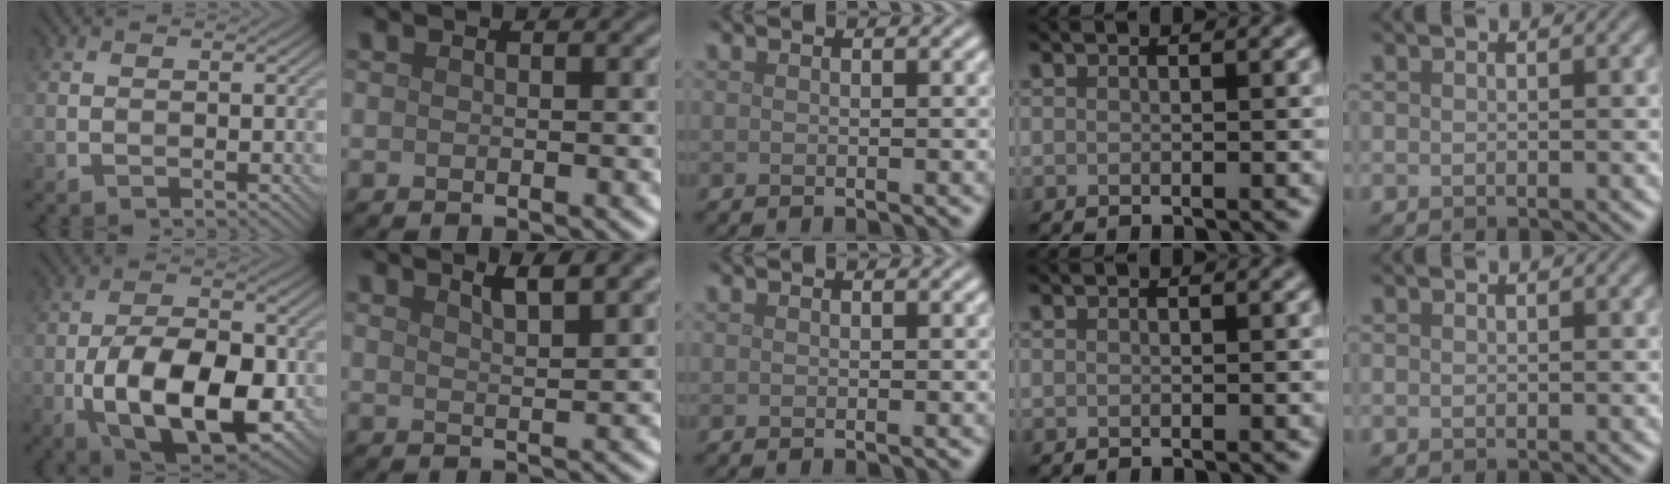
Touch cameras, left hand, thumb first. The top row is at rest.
{"thumb": {"total": 13.2, "force": [-4.3, 6.5, 10.6], "torque": [-0.197, -0.019, -0.078]}, "index": {"total": 4.3, "force": [3.0, 1.1, 2.9], "torque": [-0.024, 0.022, 0.028]}}